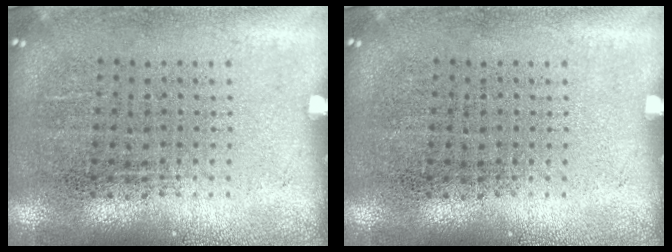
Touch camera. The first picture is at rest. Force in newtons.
{"total": 0.0}